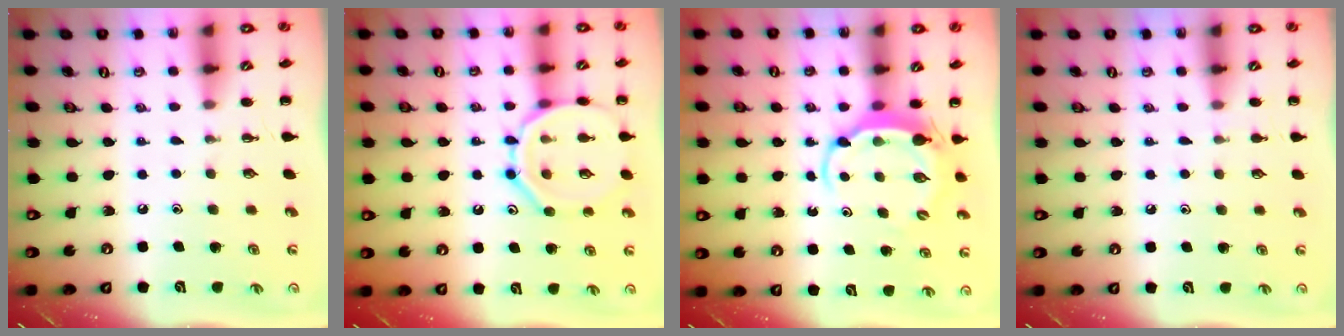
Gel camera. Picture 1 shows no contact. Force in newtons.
{"total": 12.8, "press": 12.7, "slide": 1.2}
{"total": 5.3, "press": 5.2, "slide": 0.9}
{"total": 4.2, "press": 3.9, "slide": 1.5}